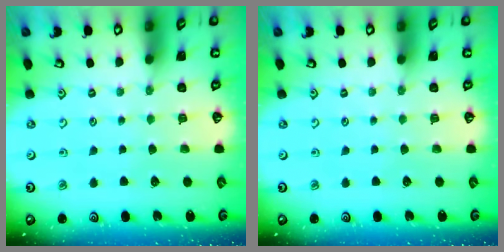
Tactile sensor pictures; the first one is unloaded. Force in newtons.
{"total": 0.0}